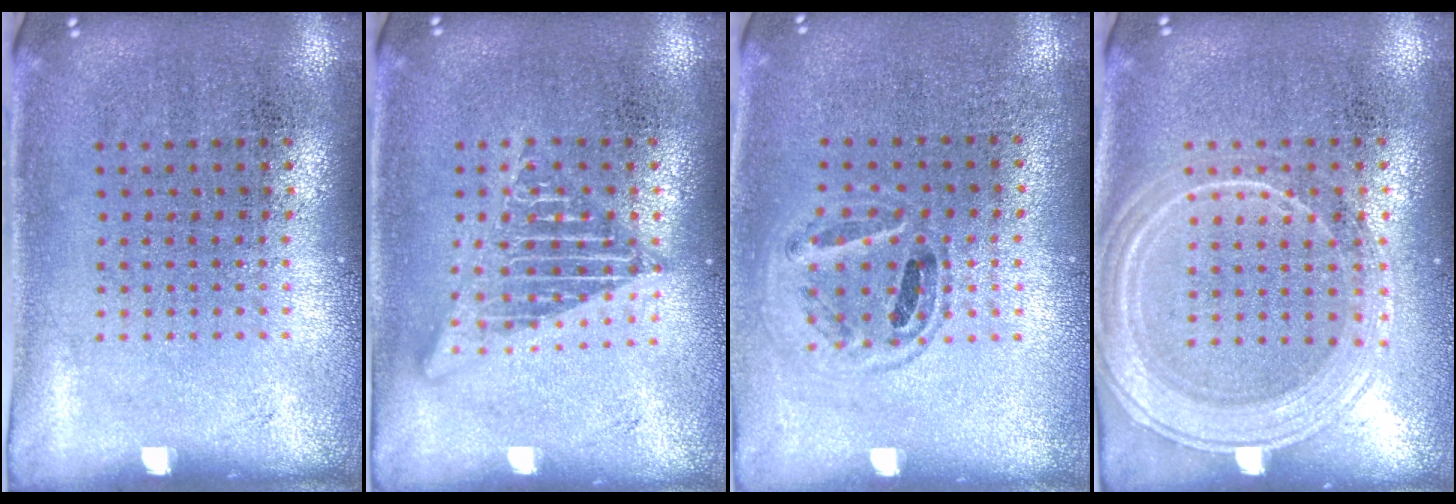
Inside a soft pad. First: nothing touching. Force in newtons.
{"total": 2.8, "press": 2.8, "slide": 0.3}
{"total": 0.9, "press": 0.8, "slide": 0.3}
{"total": 1.8, "press": 1.8, "slide": 0.2}